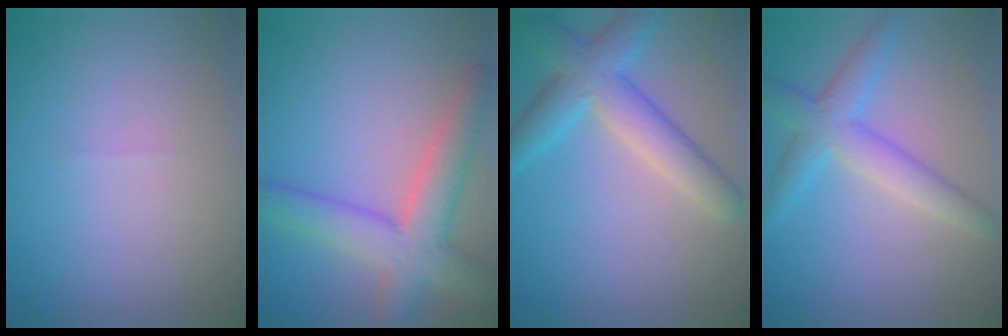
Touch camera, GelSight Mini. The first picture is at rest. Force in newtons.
{"total": 6.1, "press": 6.0, "slide": 0.6}
{"total": 5.1, "press": 5.1, "slide": 0.2}
{"total": 3.9, "press": 3.9, "slide": 0.1}